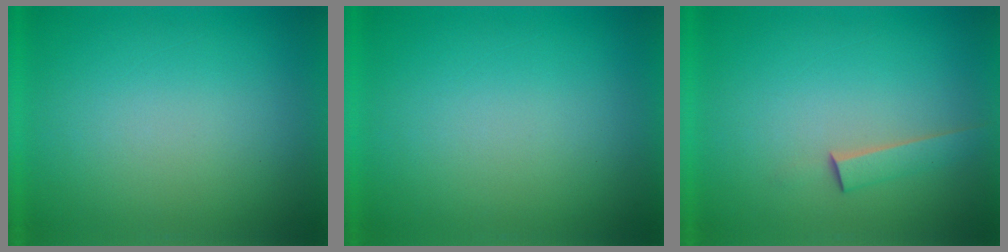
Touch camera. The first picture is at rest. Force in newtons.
{"total": 0.0}
{"total": 1.5}